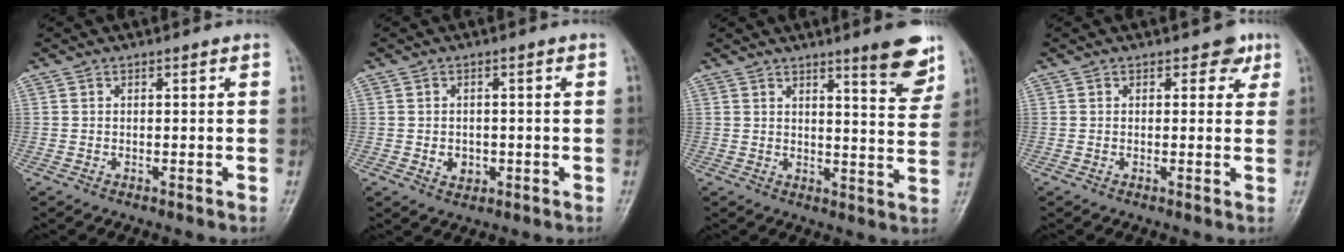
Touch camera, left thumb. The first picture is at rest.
{"total": 3.2, "force": [-0.8, 2.6, 1.7], "torque": [-0.014, 0.005, -0.007]}
{"total": 8.7, "force": [5.8, 1.4, 6.3], "torque": [-0.065, -0.038, 0.076]}
{"total": 3.0, "force": [1.4, 2.0, 1.7], "torque": [0.005, -0.002, 0.010]}